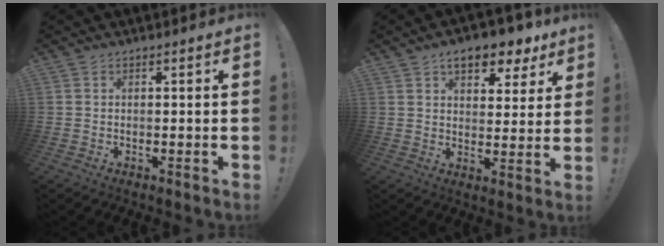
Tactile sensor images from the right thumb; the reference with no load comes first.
{"total": 10.3, "force": [6.6, 5.0, 6.1], "torque": [-0.077, -0.041, 0.114]}